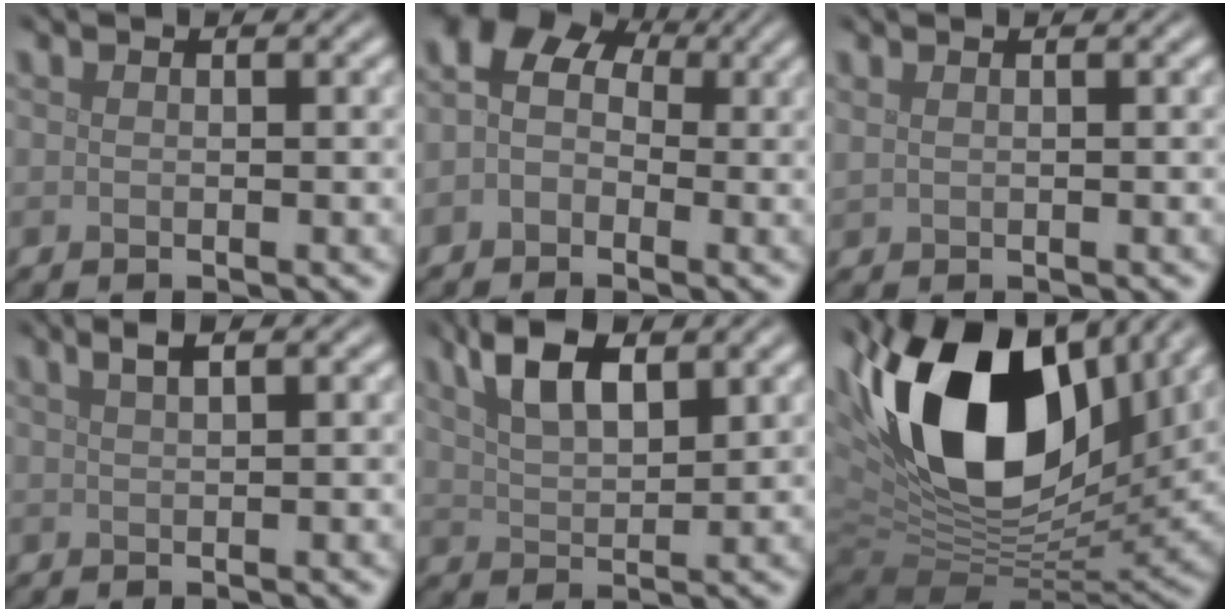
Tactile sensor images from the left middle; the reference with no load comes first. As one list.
[{"total": 5.5, "force": [0.3, 4.4, 3.3], "torque": [-0.044, 0.020, -0.010]}, {"total": 0.6, "force": [0.5, 0.2, 0.2], "torque": [-0.008, 0.001, 0.010]}, {"total": 2.0, "force": [1.2, 0.5, 1.5], "torque": [-0.023, 0.006, 0.021]}, {"total": 5.6, "force": [3.1, 2.3, 4.1], "torque": [-0.081, 0.009, 0.055]}, {"total": 19.3, "force": [6.9, 11.0, 14.3], "torque": [-0.274, 0.022, 0.112]}]